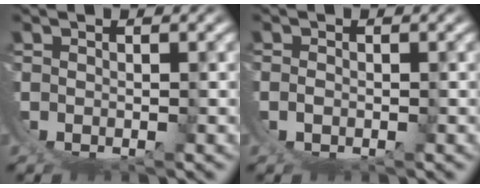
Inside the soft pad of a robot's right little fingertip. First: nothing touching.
{"total": 1.1, "force": [0.4, 0.8, 0.6], "torque": [-0.017, 0.000, 0.006]}